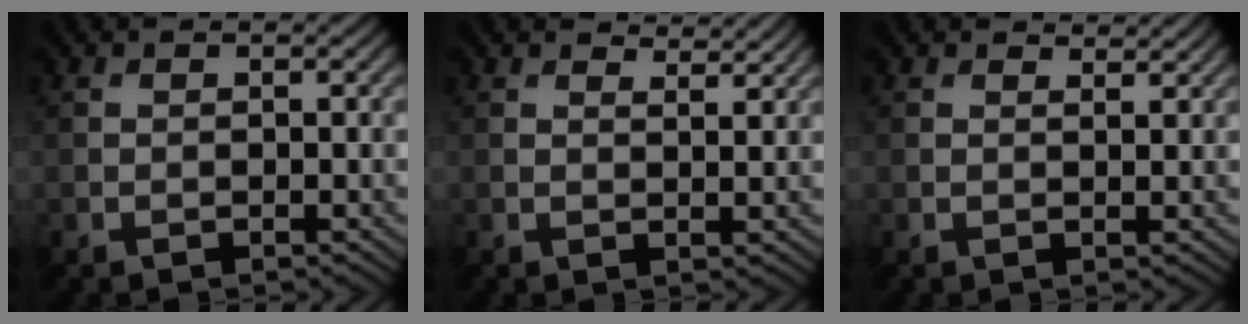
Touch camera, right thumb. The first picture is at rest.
{"total": 2.9, "force": [2.6, 0.5, 1.1], "torque": [-0.020, -0.005, 0.041]}
{"total": 1.8, "force": [1.7, 0.4, 0.6], "torque": [-0.017, -0.006, 0.027]}